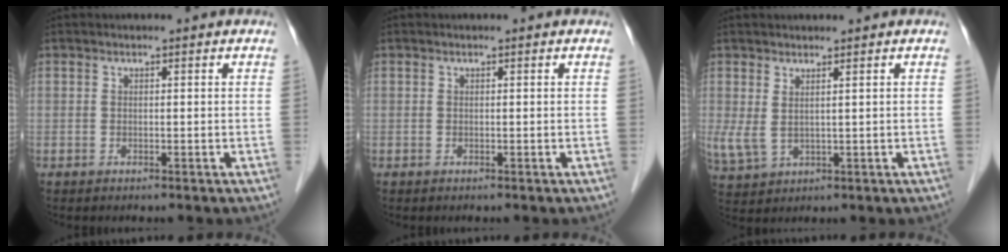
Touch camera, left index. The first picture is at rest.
{"total": 0.0}
{"total": 4.6, "force": [0.9, 2.0, 4.0], "torque": [-0.106, 0.001, 0.031]}